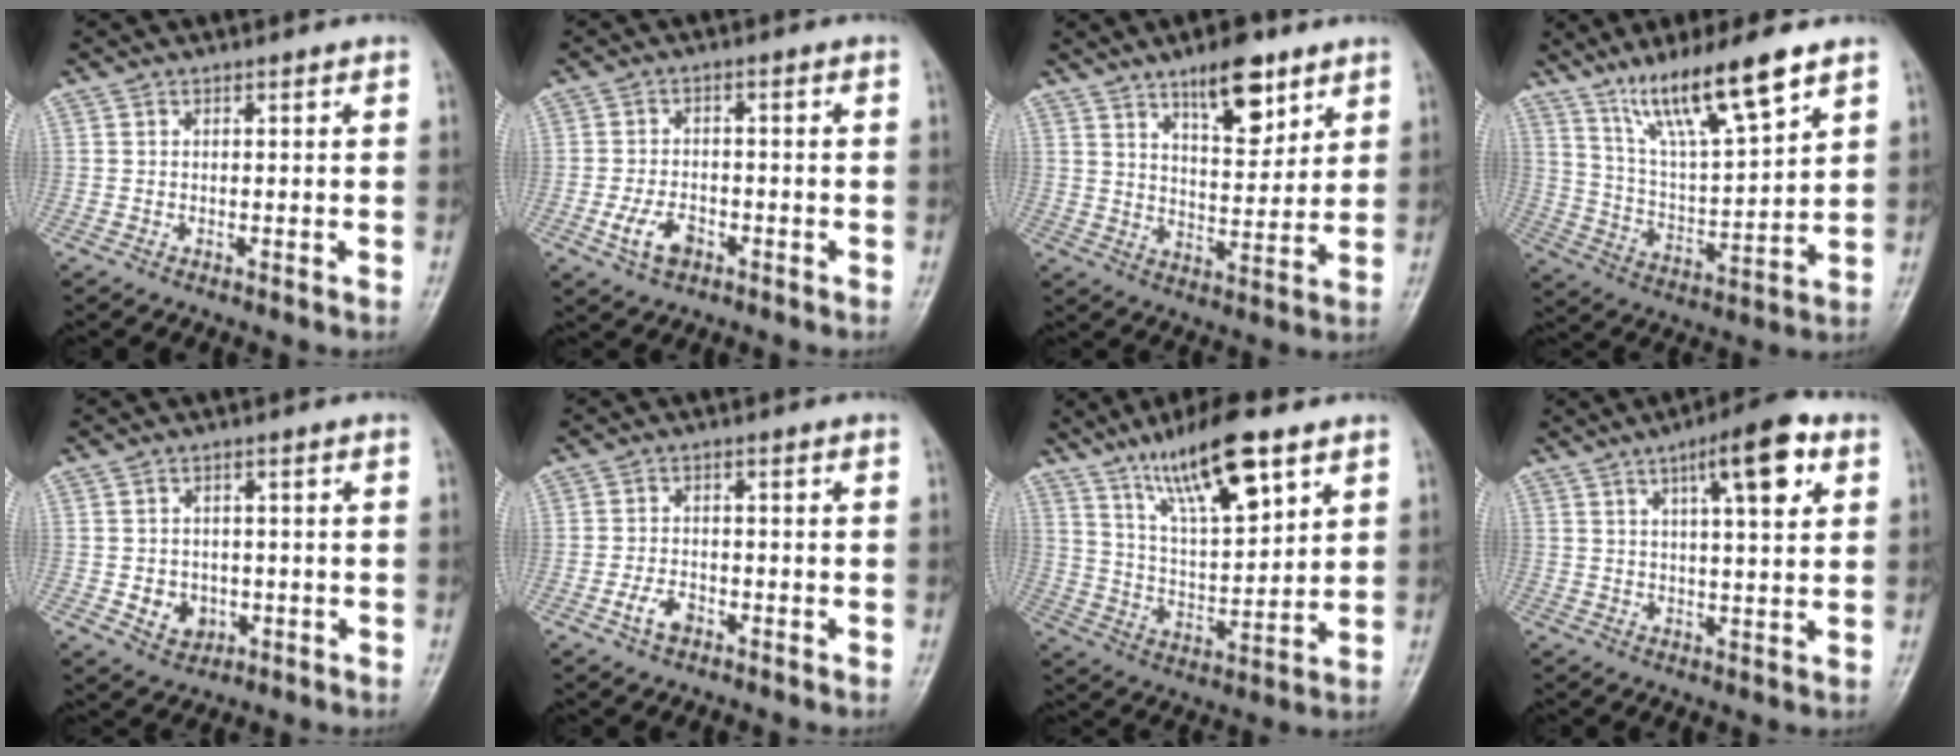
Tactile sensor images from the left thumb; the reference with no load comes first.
{"total": 5.3, "force": [-2.4, 3.3, 3.5], "torque": [-0.064, 0.013, -0.043]}
{"total": 11.1, "force": [7.0, 4.4, 7.4], "torque": [-0.091, -0.046, 0.116]}
{"total": 15.6, "force": [10.3, 2.5, 11.4], "torque": [-0.198, -0.050, 0.200]}
{"total": 5.0, "force": [-1.1, 4.2, 2.5], "torque": [-0.020, 0.006, -0.008]}
{"total": 3.6, "force": [-2.0, 2.1, 2.2], "torque": [-0.040, 0.015, -0.036]}
{"total": 15.7, "force": [9.6, 4.4, 11.6], "torque": [-0.181, -0.045, 0.179]}
{"total": 11.0, "force": [4.9, 3.0, 9.4], "torque": [-0.127, -0.007, 0.069]}